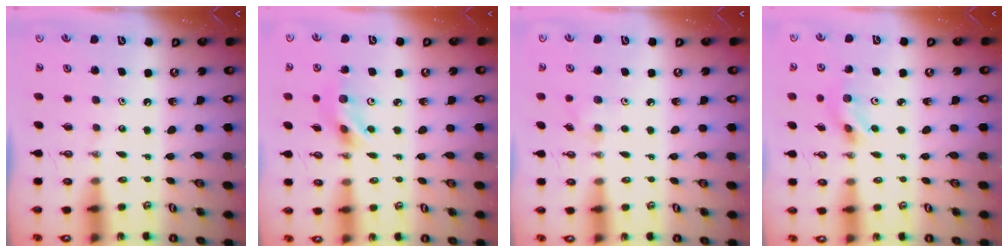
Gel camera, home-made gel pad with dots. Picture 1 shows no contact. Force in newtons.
{"total": 8.0, "press": 6.5, "slide": 4.5}
{"total": 3.8, "press": 3.7, "slide": 0.9}
{"total": 4.7, "press": 3.1, "slide": 3.5}